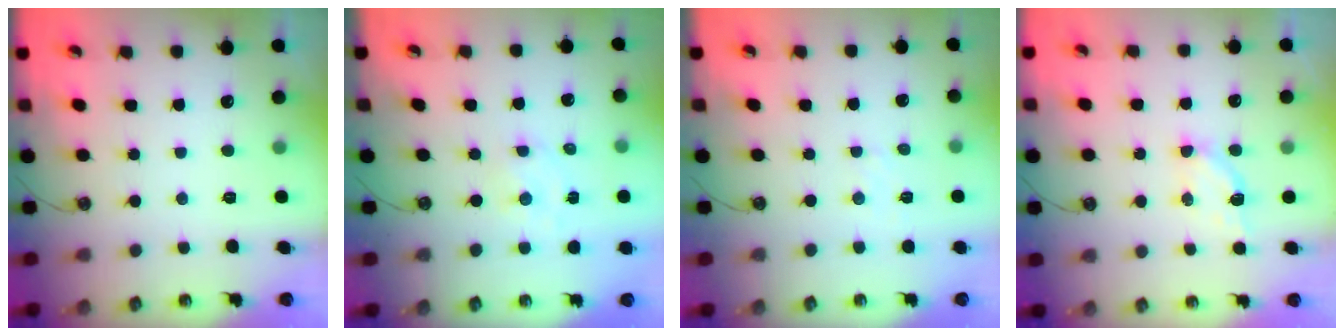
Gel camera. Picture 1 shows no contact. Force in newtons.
{"total": 1.8, "press": 1.7, "slide": 0.3}
{"total": 2.5, "press": 2.5, "slide": 0.4}
{"total": 4.6, "press": 4.4, "slide": 1.2}